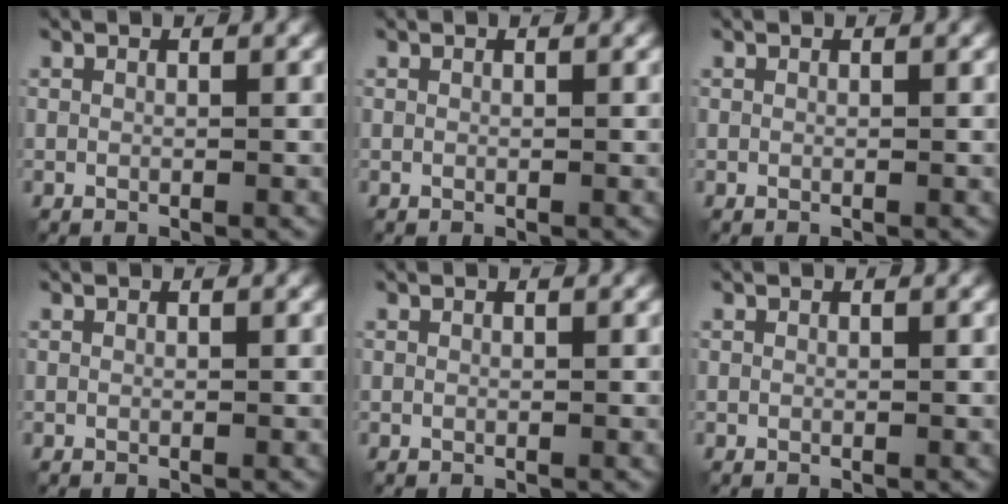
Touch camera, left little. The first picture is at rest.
{"total": 0.0}
{"total": 0.0}
{"total": 0.0}
{"total": 0.0}
{"total": 0.0}